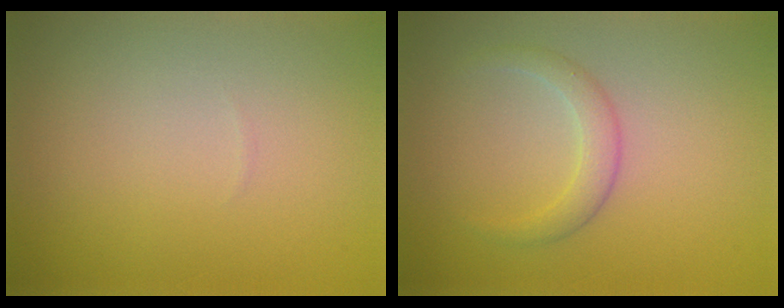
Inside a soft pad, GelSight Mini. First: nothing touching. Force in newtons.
{"total": 1.9, "press": 1.9, "slide": 0.1}